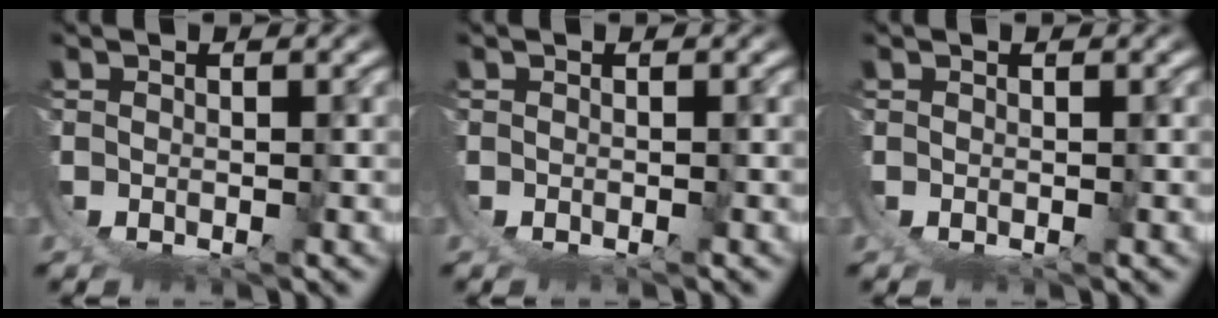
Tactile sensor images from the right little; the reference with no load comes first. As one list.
[{"total": 0.0}, {"total": 0.0}]